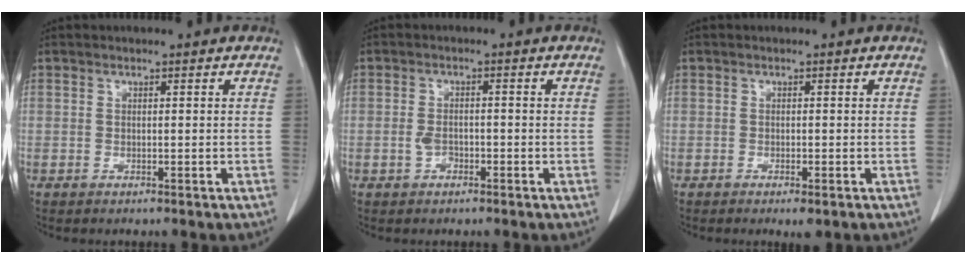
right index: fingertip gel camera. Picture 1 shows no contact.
{"total": 2.2, "force": [-0.9, 1.2, 1.6], "torque": [-0.031, 0.005, -0.015]}
{"total": 1.8, "force": [-1.0, 0.5, 1.4], "torque": [-0.023, -0.005, -0.010]}